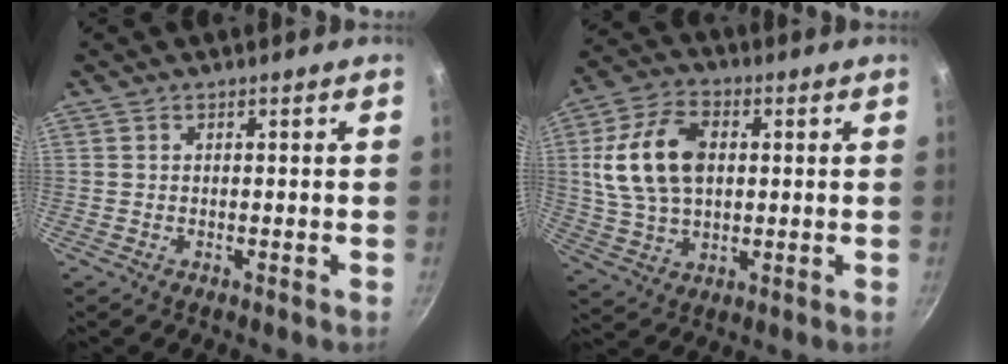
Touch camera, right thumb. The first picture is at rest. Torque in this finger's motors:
{"motor_torque": [-0.99, 1.35, 0.88, -0.66, 0.21]}